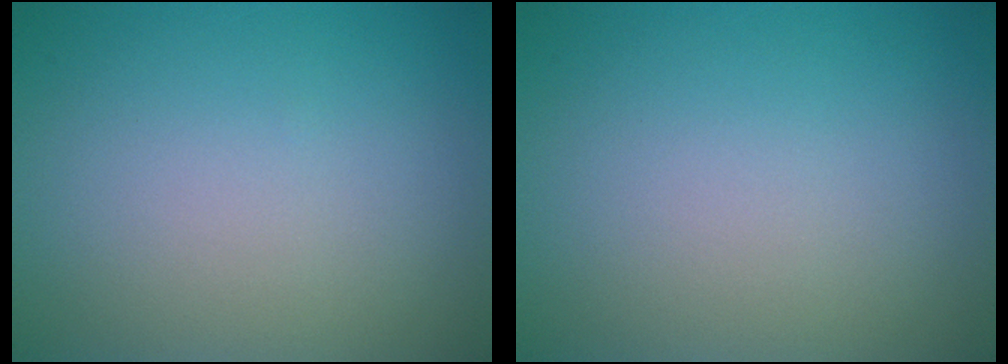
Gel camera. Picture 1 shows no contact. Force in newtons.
{"total": 0.0}